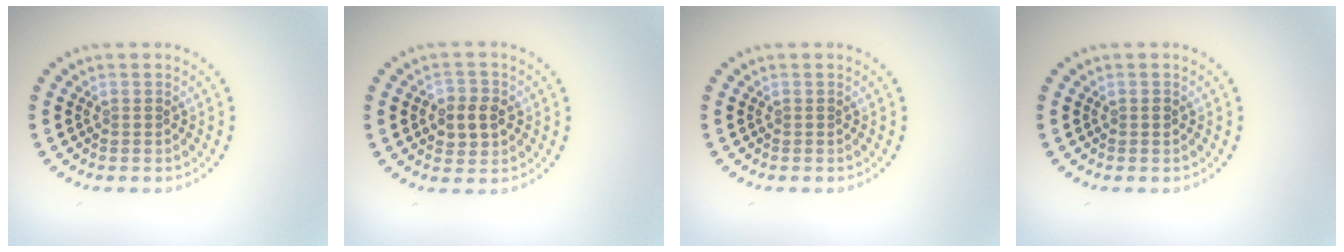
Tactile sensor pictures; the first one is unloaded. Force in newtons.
{"total": 2.9, "press": 2.9, "slide": 0.4}
{"total": 0.0}
{"total": 0.6, "press": 0.6, "slide": 0.1}